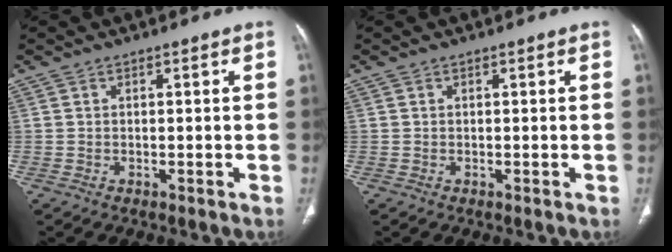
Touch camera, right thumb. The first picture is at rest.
{"total": 0.0}